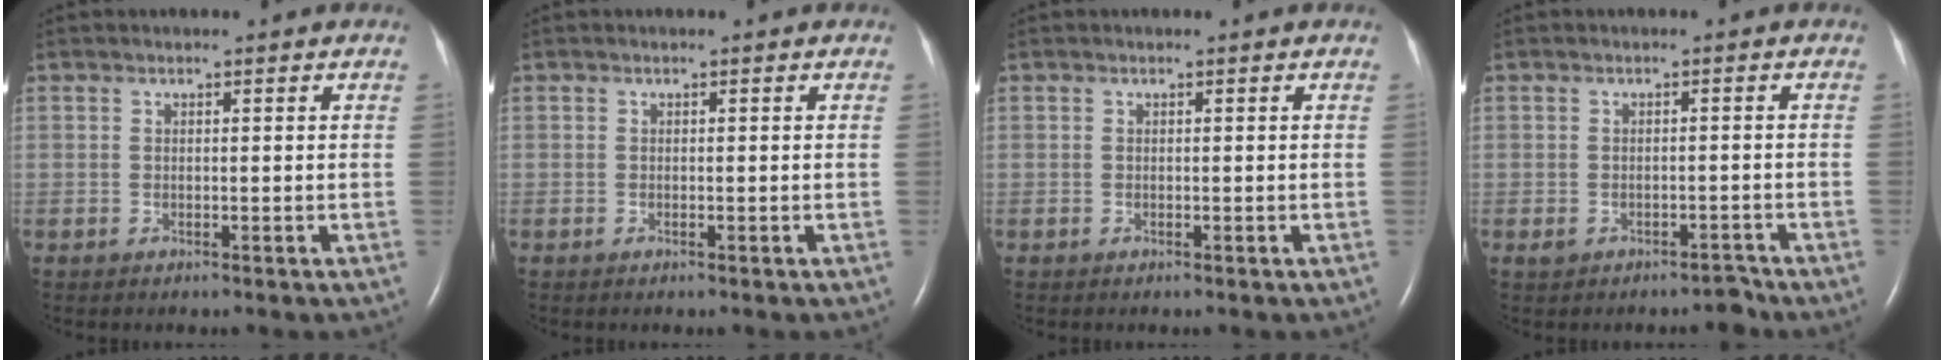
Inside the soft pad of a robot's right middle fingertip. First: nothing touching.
{"total": 0.0}
{"total": 0.0}
{"total": 2.1, "force": [-1.7, 1.0, 0.6], "torque": [-0.008, 0.007, -0.020]}